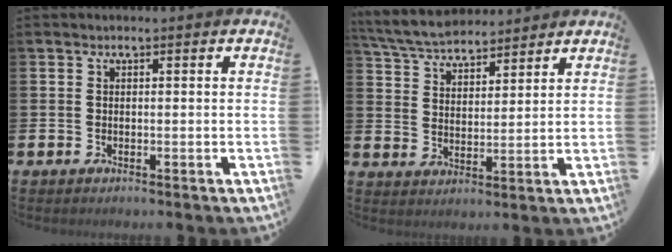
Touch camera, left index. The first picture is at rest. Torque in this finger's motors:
{"motor_torque": [0.98, -1.16, 0.37, 0.07]}